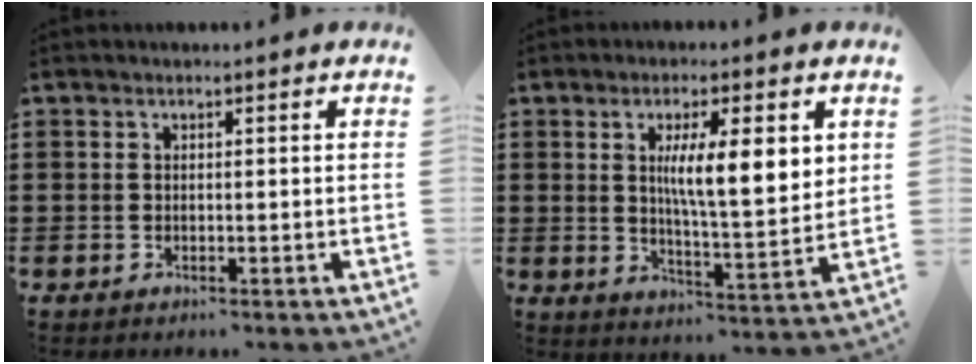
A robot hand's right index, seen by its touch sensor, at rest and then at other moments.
{"total": 9.3, "force": [2.8, 2.3, 8.6], "torque": [-0.146, -0.005, 0.040]}